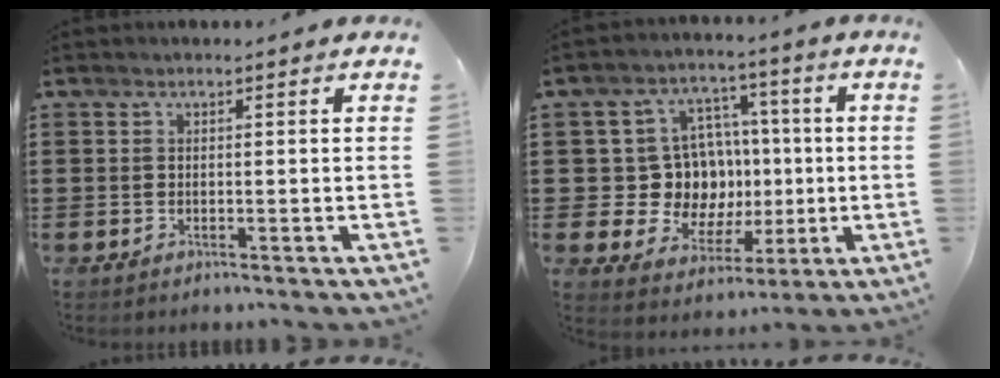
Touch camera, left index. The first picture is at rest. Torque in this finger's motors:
{"motor_torque": [1.25, -0.34, 0.54, 0.05]}